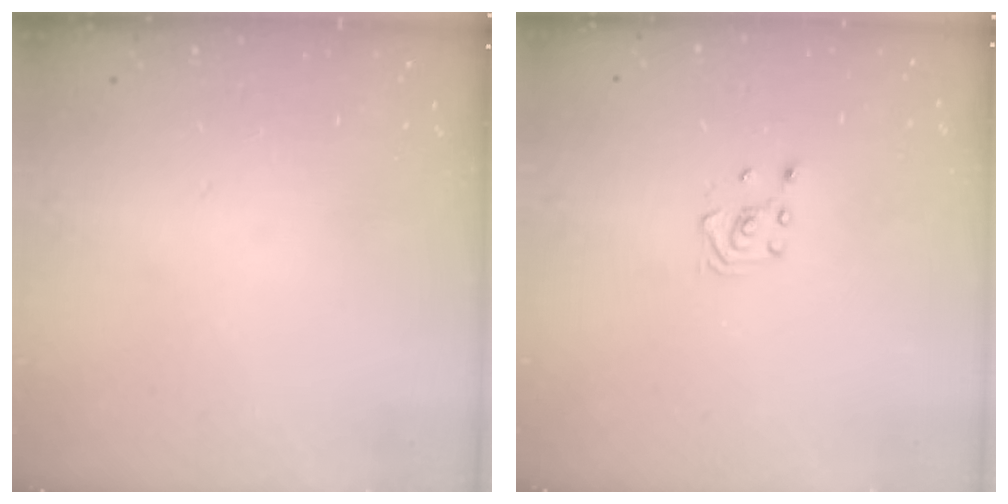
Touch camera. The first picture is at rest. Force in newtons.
{"total": 2.8, "press": 2.6, "slide": 1.1}